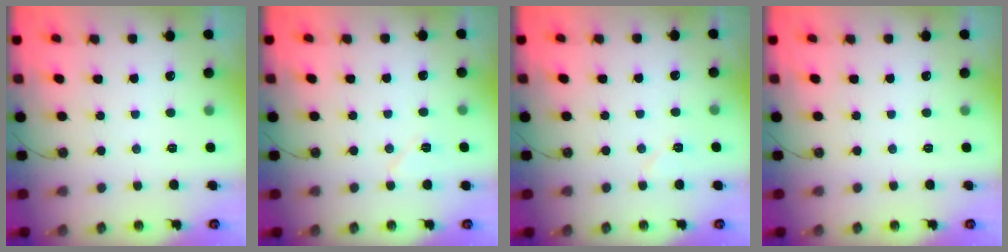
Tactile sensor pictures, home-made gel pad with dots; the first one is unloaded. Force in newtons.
{"total": 5.8, "press": 5.2, "slide": 2.6}
{"total": 5.6, "press": 4.9, "slide": 2.7}
{"total": 0.0}